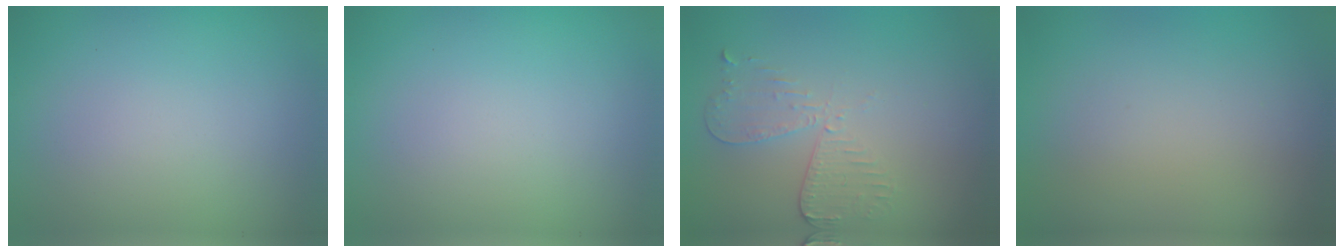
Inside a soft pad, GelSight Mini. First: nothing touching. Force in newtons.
{"total": 0.0}
{"total": 2.9, "press": 2.6, "slide": 1.4}
{"total": 0.0}